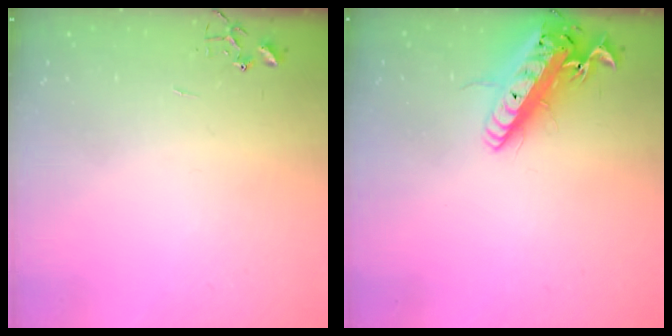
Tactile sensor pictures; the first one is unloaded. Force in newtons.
{"total": 19.0, "press": 18.6, "slide": 3.8}